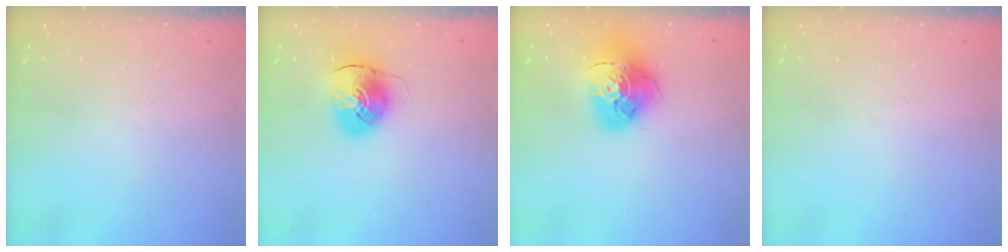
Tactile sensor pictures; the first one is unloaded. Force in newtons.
{"total": 9.2, "press": 9.1, "slide": 1.4}
{"total": 16.4, "press": 16.4, "slide": 1.5}
{"total": 0.0}